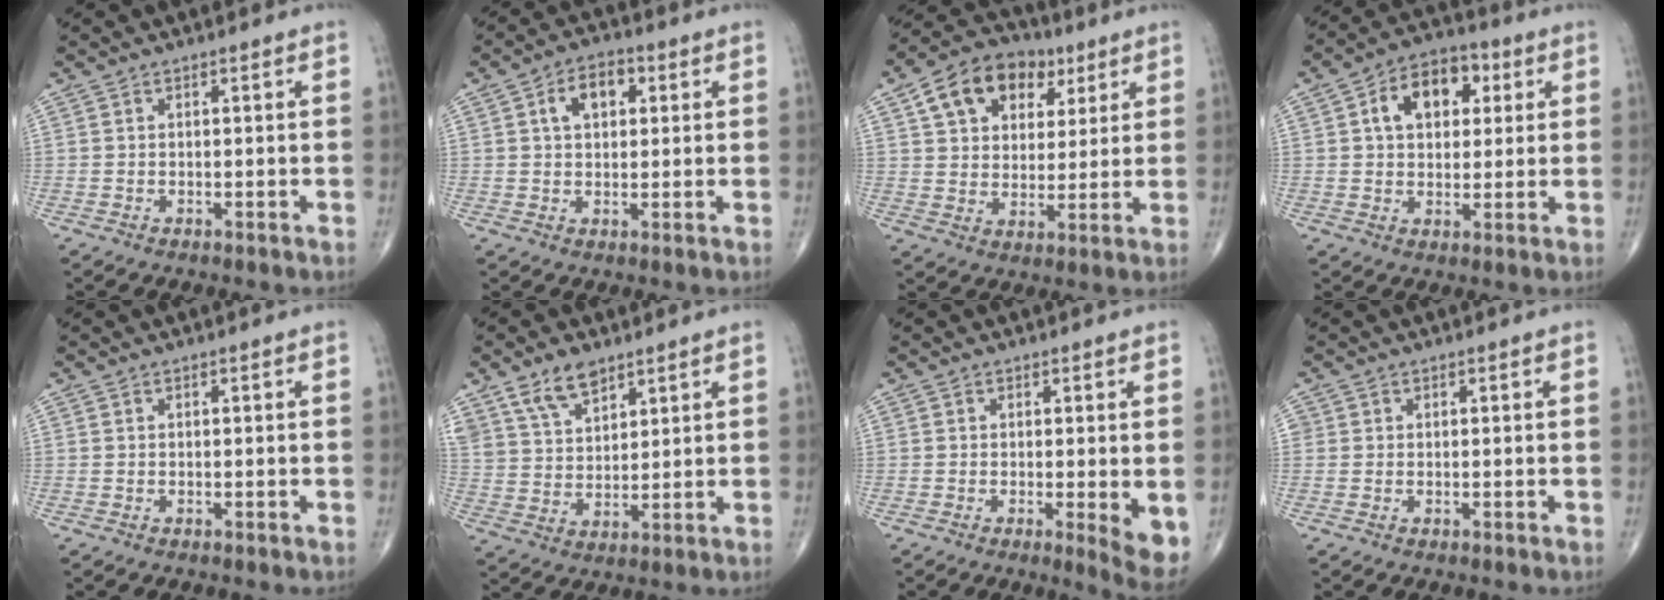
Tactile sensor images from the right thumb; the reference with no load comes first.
{"total": 6.9, "force": [2.0, 4.4, 4.9], "torque": [-0.066, 0.010, 0.027]}
{"total": 14.4, "force": [6.3, 10.1, 8.1], "torque": [-0.103, -0.002, 0.103]}
{"total": 11.5, "force": [3.2, 7.8, 7.9], "torque": [-0.092, 0.010, 0.045]}
{"total": 0.0}
{"total": 8.2, "force": [5.6, 4.4, 4.2], "torque": [-0.061, -0.026, 0.113]}
{"total": 5.0, "force": [-0.6, 1.1, 4.9], "torque": [-0.071, -0.015, -0.011]}
{"total": 0.7, "force": [0.1, 0.7, 0.1], "torque": [0.006, 0.003, 0.000]}